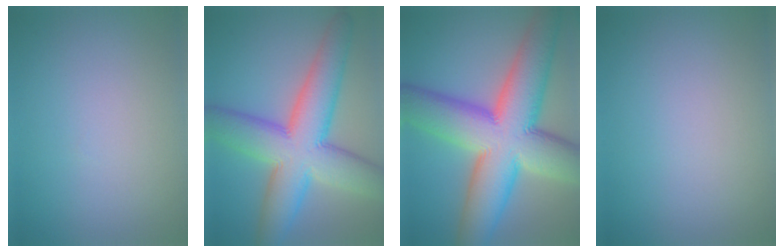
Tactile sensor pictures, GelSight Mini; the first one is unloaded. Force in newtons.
{"total": 11.4, "press": 11.4, "slide": 0.2}
{"total": 15.7, "press": 15.7, "slide": 0.4}
{"total": 0.0}